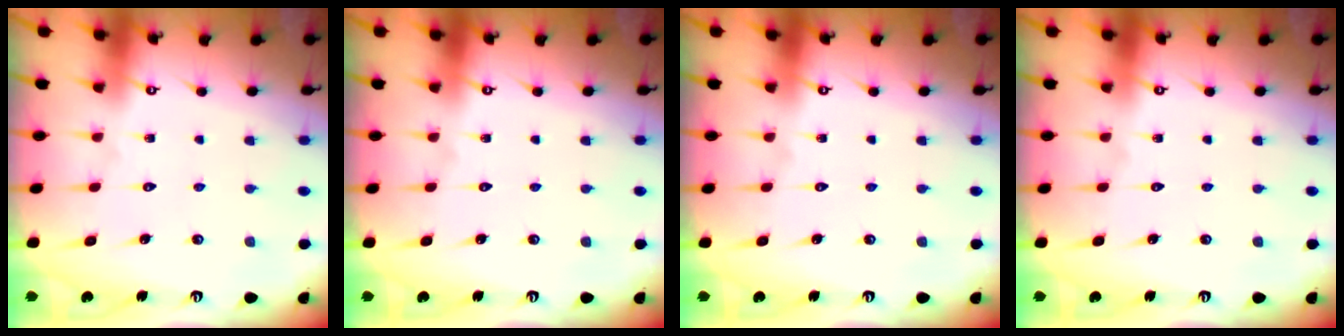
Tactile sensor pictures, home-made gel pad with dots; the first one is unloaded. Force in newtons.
{"total": 0.0}
{"total": 0.0}
{"total": 0.0}